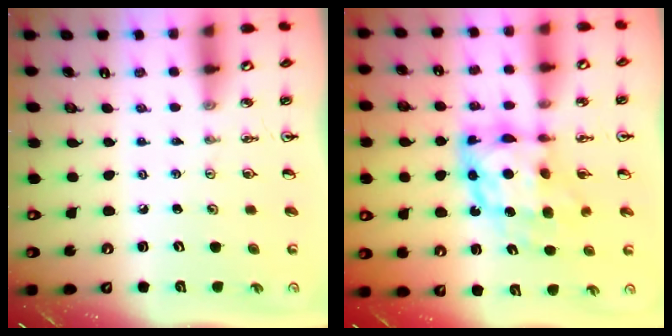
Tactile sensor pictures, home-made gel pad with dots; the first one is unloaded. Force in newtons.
{"total": 11.2, "press": 11.2, "slide": 0.8}